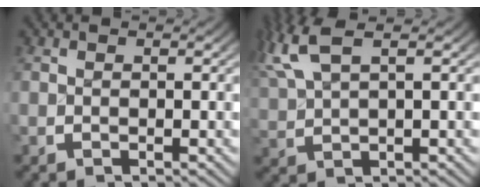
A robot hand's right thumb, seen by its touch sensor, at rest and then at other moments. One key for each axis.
{"total": 4.4, "fx": 2.5, "fy": 2.4, "fz": 2.8, "tx": -0.071, "ty": 0.006, "tz": 0.048}